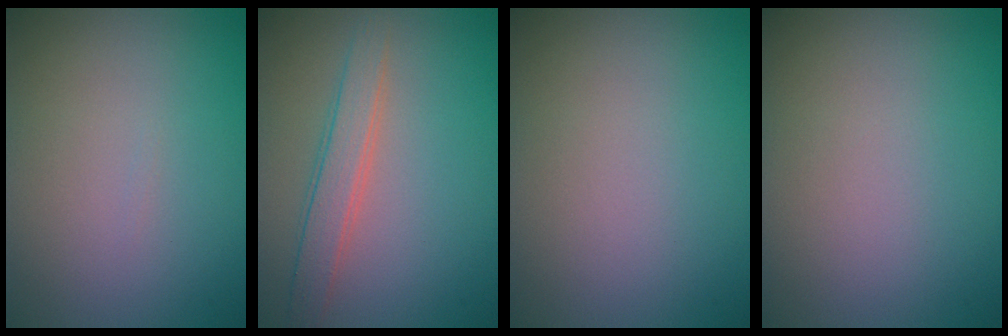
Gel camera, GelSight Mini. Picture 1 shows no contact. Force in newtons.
{"total": 2.5, "press": 2.5, "slide": 0.1}
{"total": 0.0}
{"total": 0.0}